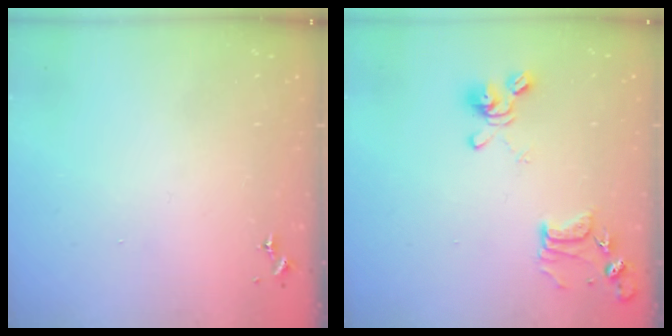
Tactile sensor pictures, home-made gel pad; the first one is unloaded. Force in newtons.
{"total": 13.1, "press": 13.0, "slide": 1.3}